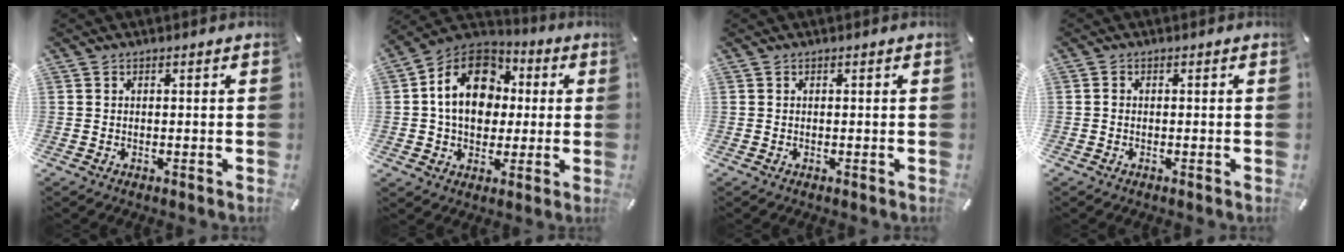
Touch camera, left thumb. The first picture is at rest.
{"total": 15.8, "force": [1.3, 12.7, 9.3], "torque": [-0.172, 0.010, 0.021]}
{"total": 0.0}
{"total": 0.6, "force": [-0.2, 0.5, 0.3], "torque": [-0.004, 0.003, -0.005]}